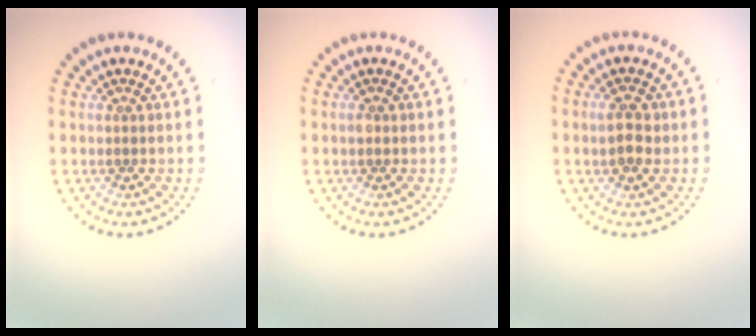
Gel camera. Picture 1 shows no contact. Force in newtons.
{"total": 0.8, "press": 0.8, "slide": 0.0}
{"total": 2.7, "press": 2.7, "slide": 0.4}